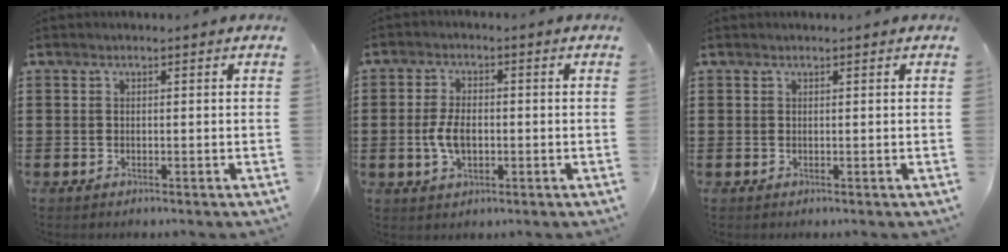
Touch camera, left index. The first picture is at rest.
{"total": 5.1, "force": [-0.7, 2.7, 4.2], "torque": [-0.097, -0.003, -0.016]}
{"total": 0.0}